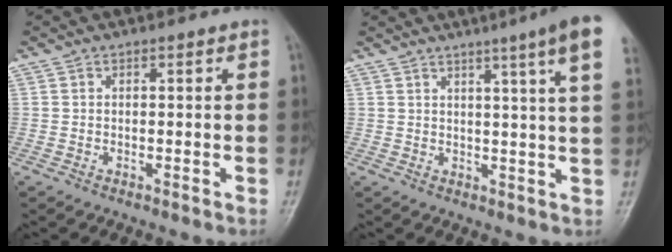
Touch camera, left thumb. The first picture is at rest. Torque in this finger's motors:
{"motor_torque": [2.03, 2.18, 1.86, -0.91, 0.09]}